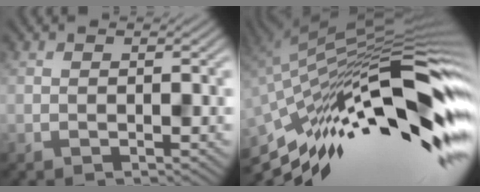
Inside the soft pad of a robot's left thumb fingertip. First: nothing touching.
{"total": 18.5, "force": [-6.3, 5.4, 16.5], "torque": [-0.304, 0.015, -0.134]}